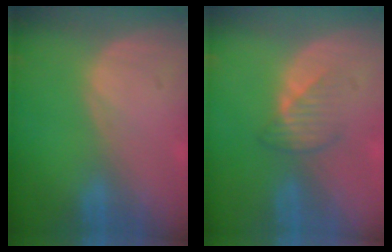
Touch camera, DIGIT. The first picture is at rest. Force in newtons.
{"total": 3.0, "press": 2.9, "slide": 0.7}